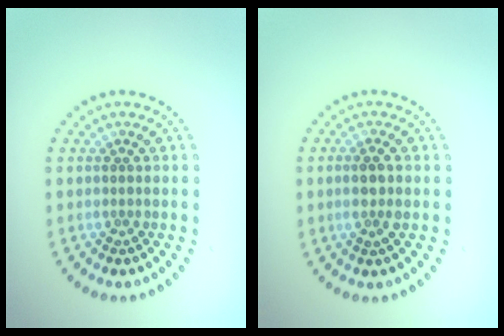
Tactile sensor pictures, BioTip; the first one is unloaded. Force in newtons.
{"total": 2.1, "press": 1.9, "slide": 0.9}